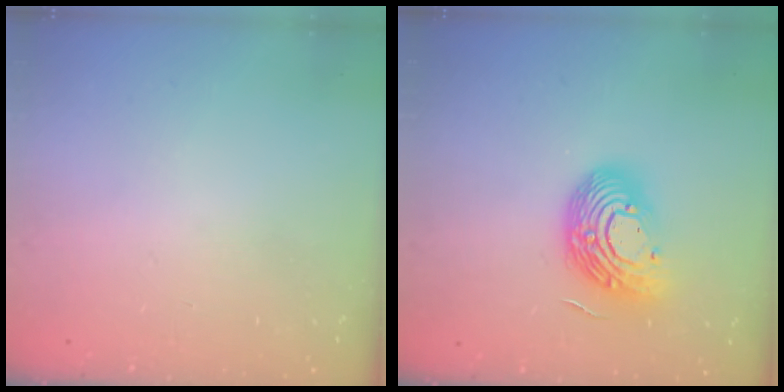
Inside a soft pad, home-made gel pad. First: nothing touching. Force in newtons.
{"total": 15.3, "press": 15.2, "slide": 1.1}